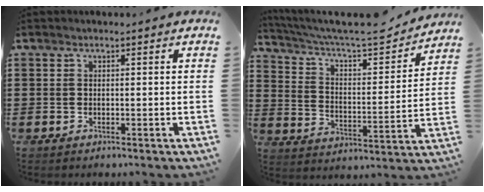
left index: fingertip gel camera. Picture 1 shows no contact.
{"total": 7.2, "force": [6.4, 0.9, 3.2], "torque": [-0.083, -0.048, 0.102]}